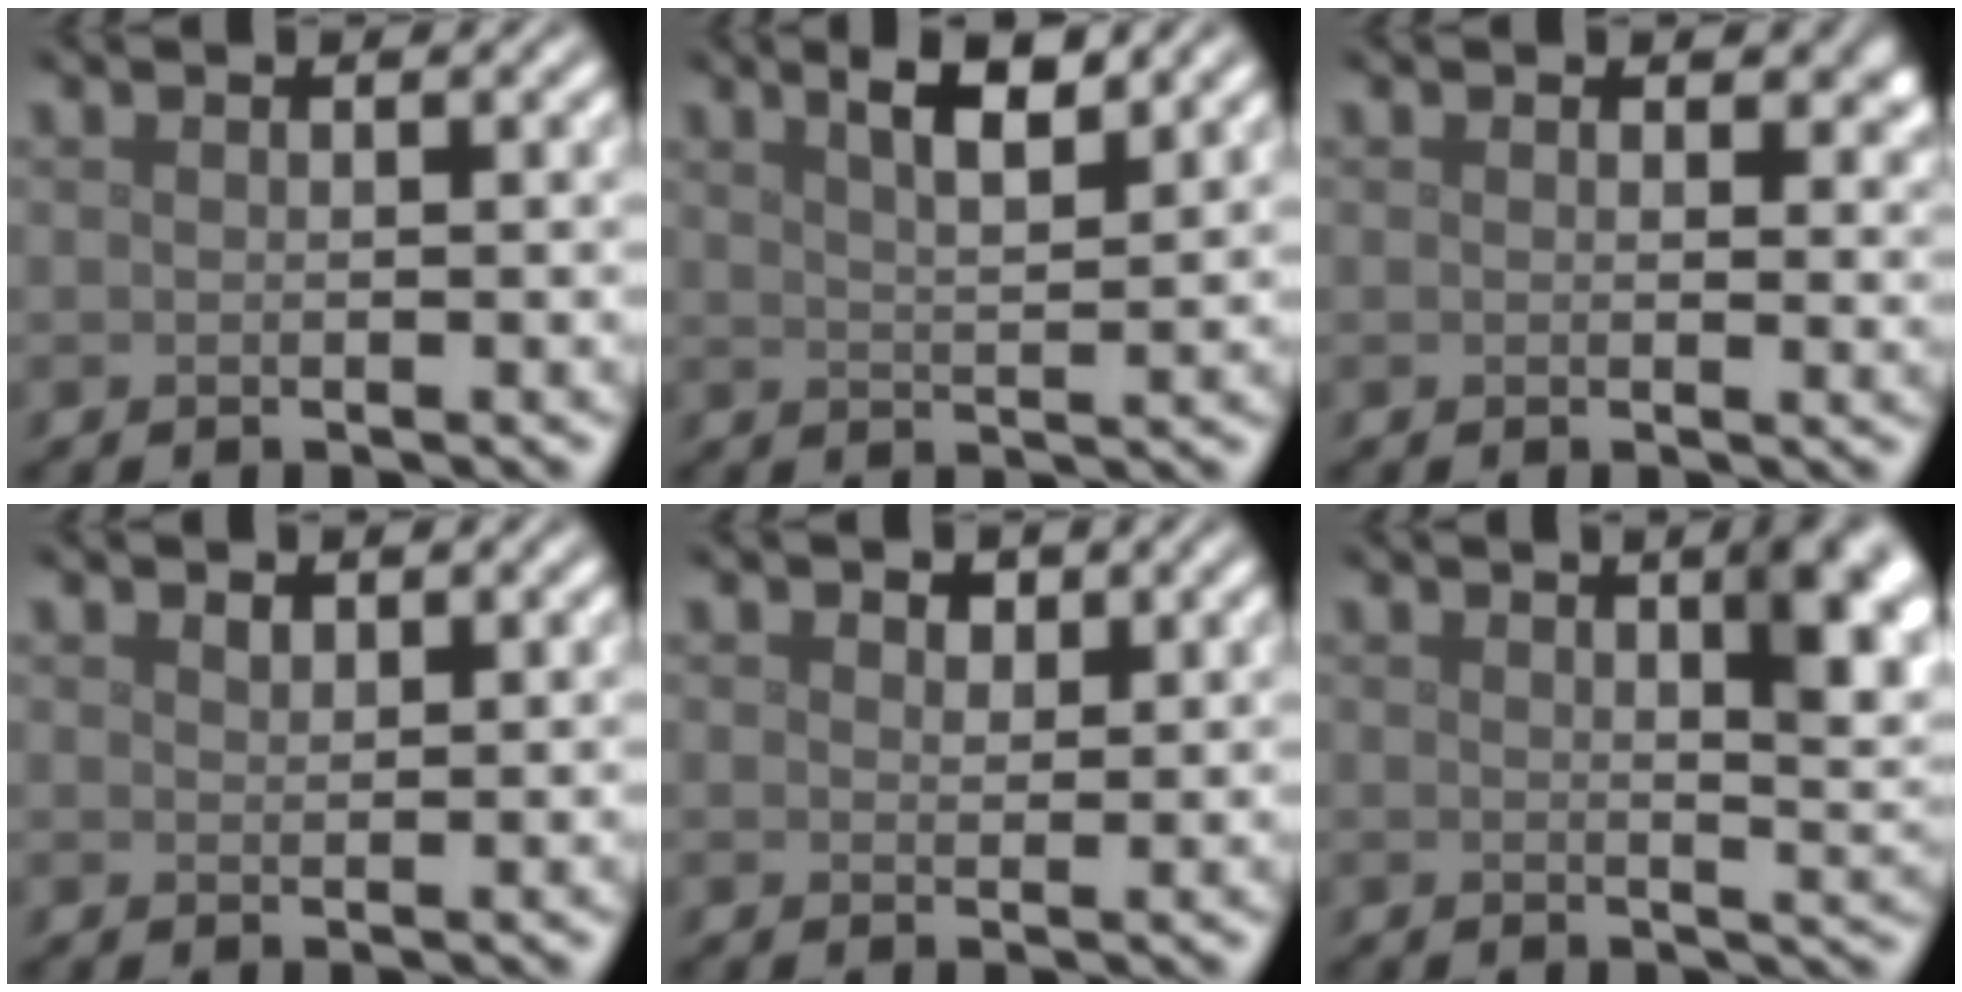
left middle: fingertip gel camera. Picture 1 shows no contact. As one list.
[{"total": 3.8, "force": [2.5, 1.0, 2.7], "torque": [-0.039, 0.009, 0.039]}, {"total": 1.7, "force": [0.8, 1.1, 0.9], "torque": [-0.008, -0.007, 0.005]}, {"total": 0.6, "force": [0.5, 0.3, 0.1], "torque": [-0.005, -0.001, 0.013]}, {"total": 1.3, "force": [0.8, 0.9, 0.6], "torque": [-0.010, -0.003, 0.012]}, {"total": 5.9, "force": [2.2, 2.0, 5.2], "torque": [-0.045, 0.003, 0.029]}]